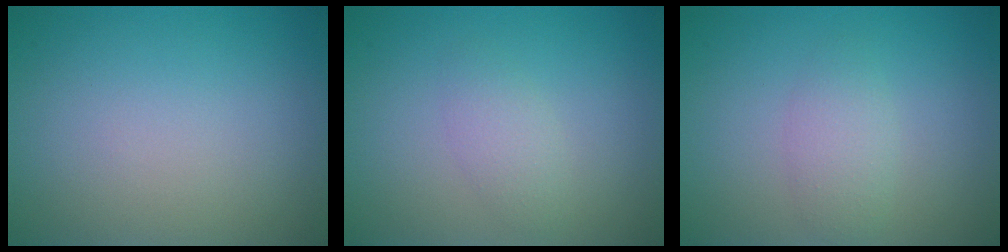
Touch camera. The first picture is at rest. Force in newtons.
{"total": 1.7, "press": 1.7, "slide": 0.1}
{"total": 2.0, "press": 2.0, "slide": 0.1}